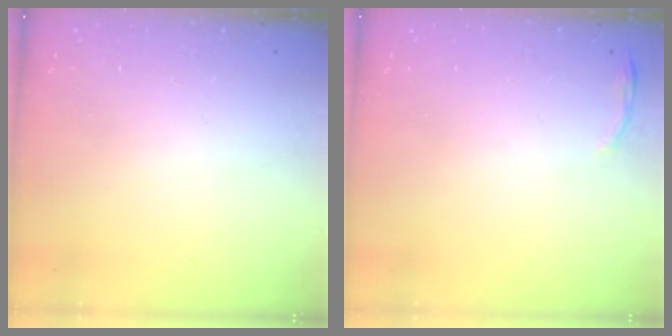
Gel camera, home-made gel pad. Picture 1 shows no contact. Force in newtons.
{"total": 4.1, "press": 3.9, "slide": 1.1}